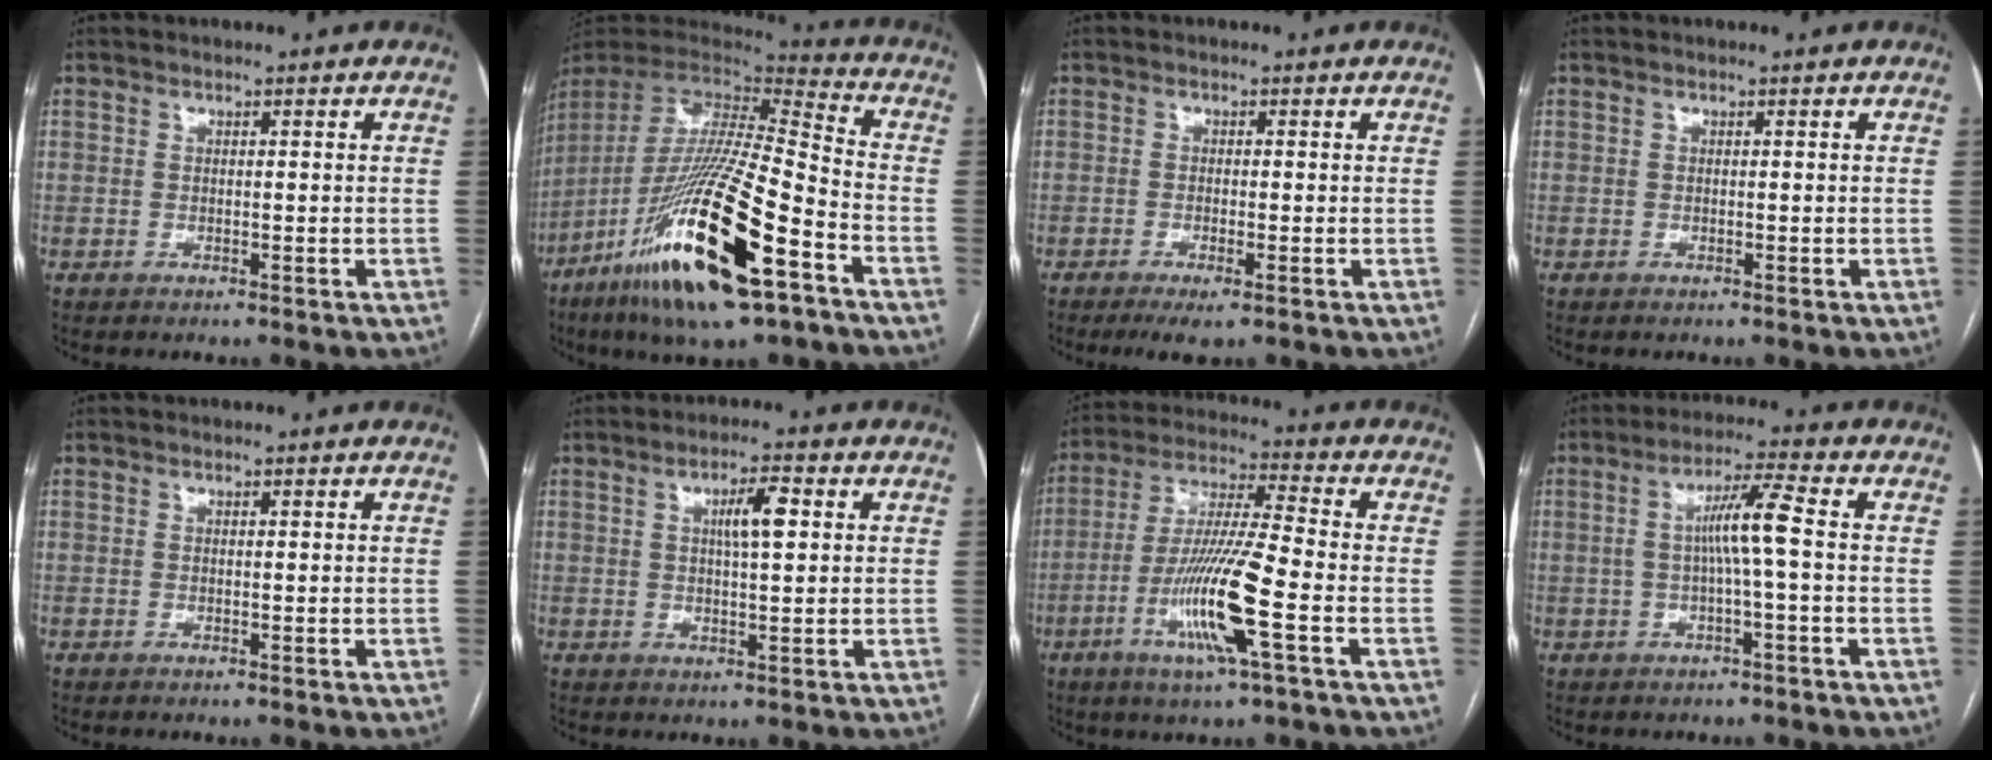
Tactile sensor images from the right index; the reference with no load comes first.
{"total": 26.7, "force": [-13.0, 4.0, 22.9], "torque": [-0.449, -0.064, -0.239]}
{"total": 3.3, "force": [-1.8, 0.5, 2.7], "torque": [-0.045, -0.008, -0.027]}
{"total": 0.0}
{"total": 0.0}
{"total": 5.0, "force": [1.4, 0.9, 4.7], "torque": [-0.083, 0.007, 0.024]}
{"total": 13.7, "force": [-4.5, -0.2, 12.9], "torque": [-0.259, -0.013, -0.091]}
{"total": 6.4, "force": [0.0, -0.3, 6.4], "torque": [-0.116, 0.016, 0.001]}